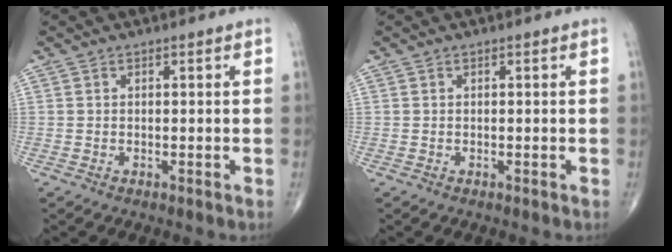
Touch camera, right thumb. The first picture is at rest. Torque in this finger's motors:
{"motor_torque": [0.05, 0.01, -0.07, 0.04, 0.00]}